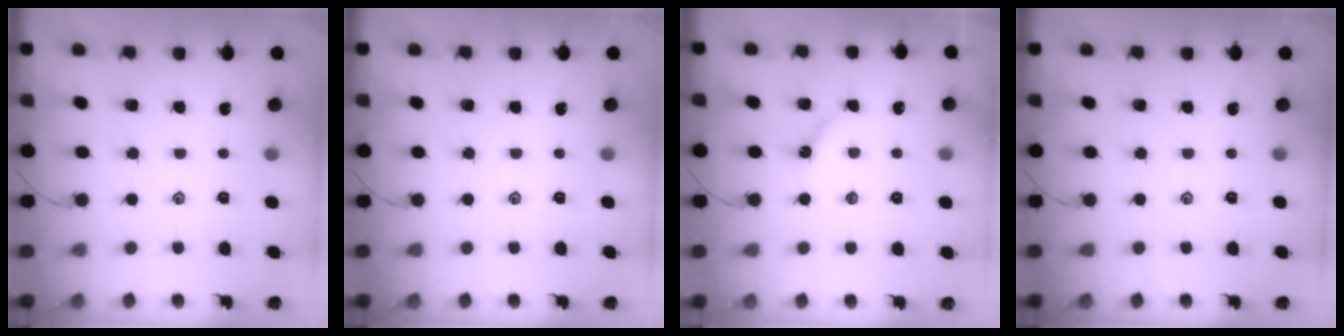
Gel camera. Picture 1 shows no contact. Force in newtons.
{"total": 0.0}
{"total": 3.4, "press": 3.4, "slide": 0.3}
{"total": 0.0}